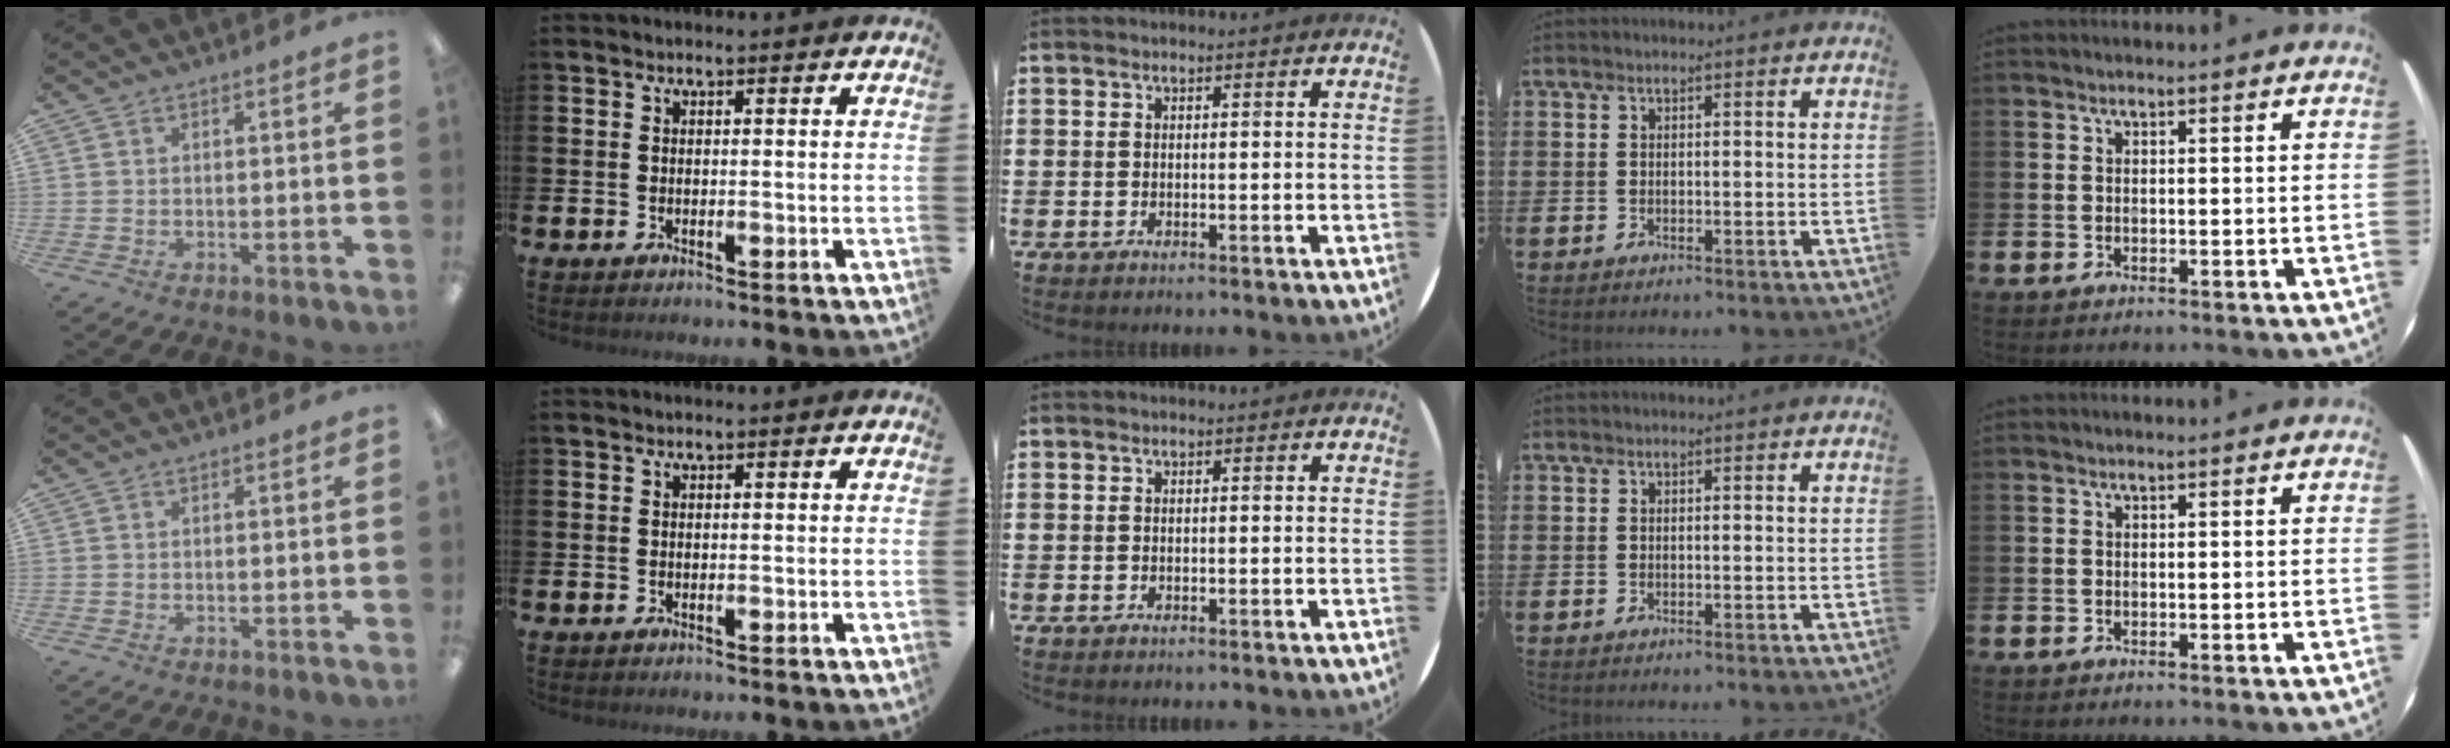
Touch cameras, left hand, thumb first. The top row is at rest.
{}